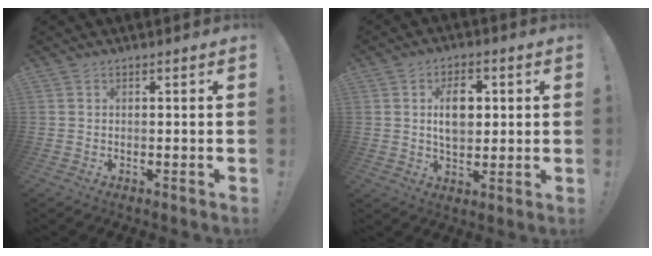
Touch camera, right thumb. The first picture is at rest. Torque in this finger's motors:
{"motor_torque": [0.89, 1.39, 0.59, -0.25, 0.02]}